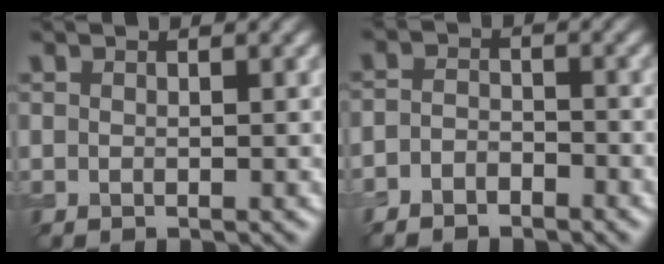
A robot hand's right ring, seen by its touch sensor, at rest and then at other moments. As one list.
[{"total": 2.1, "force": [-1.7, 1.1, 0.8], "torque": [-0.017, 0.003, -0.038]}]